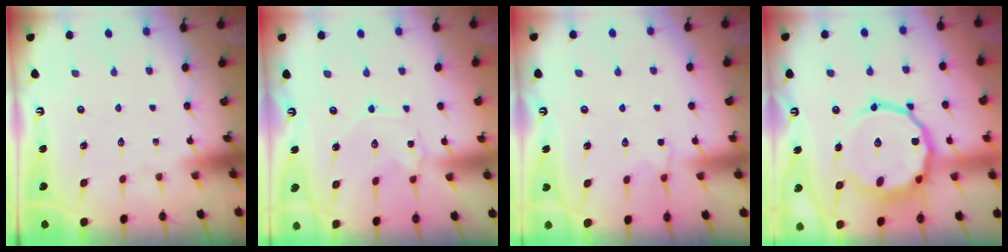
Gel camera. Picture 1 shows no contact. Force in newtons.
{"total": 1.3, "press": 1.2, "slide": 0.2}
{"total": 2.7, "press": 2.3, "slide": 1.4}
{"total": 15.7, "press": 15.5, "slide": 2.1}